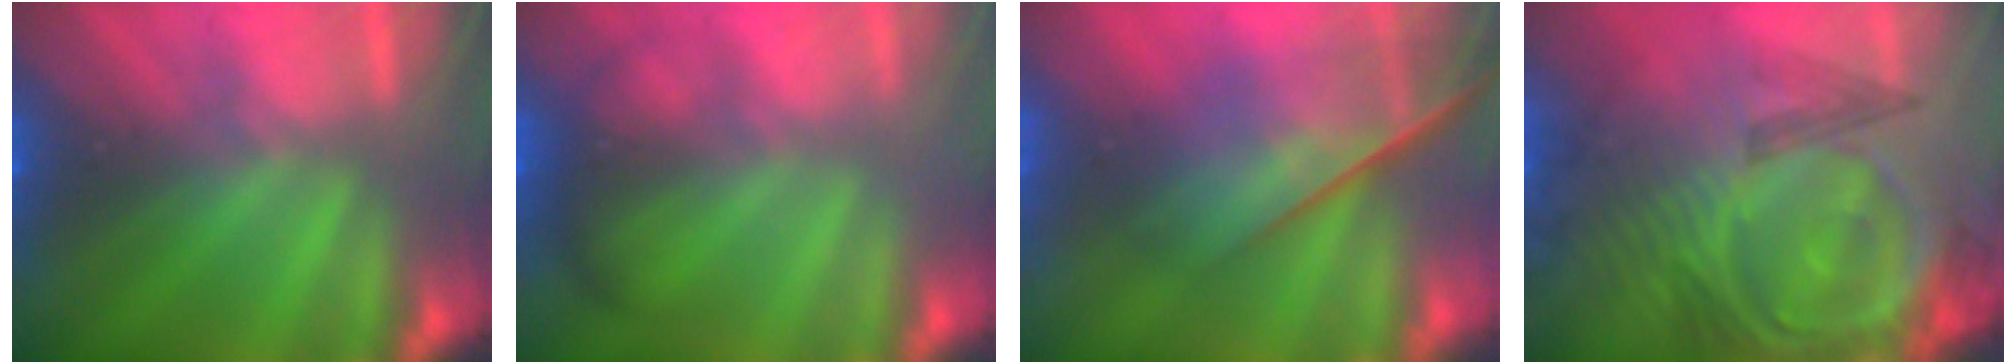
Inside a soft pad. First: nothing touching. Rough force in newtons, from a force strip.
{"total": 2.1}
{"total": 4.4}
{"total": 9.1}